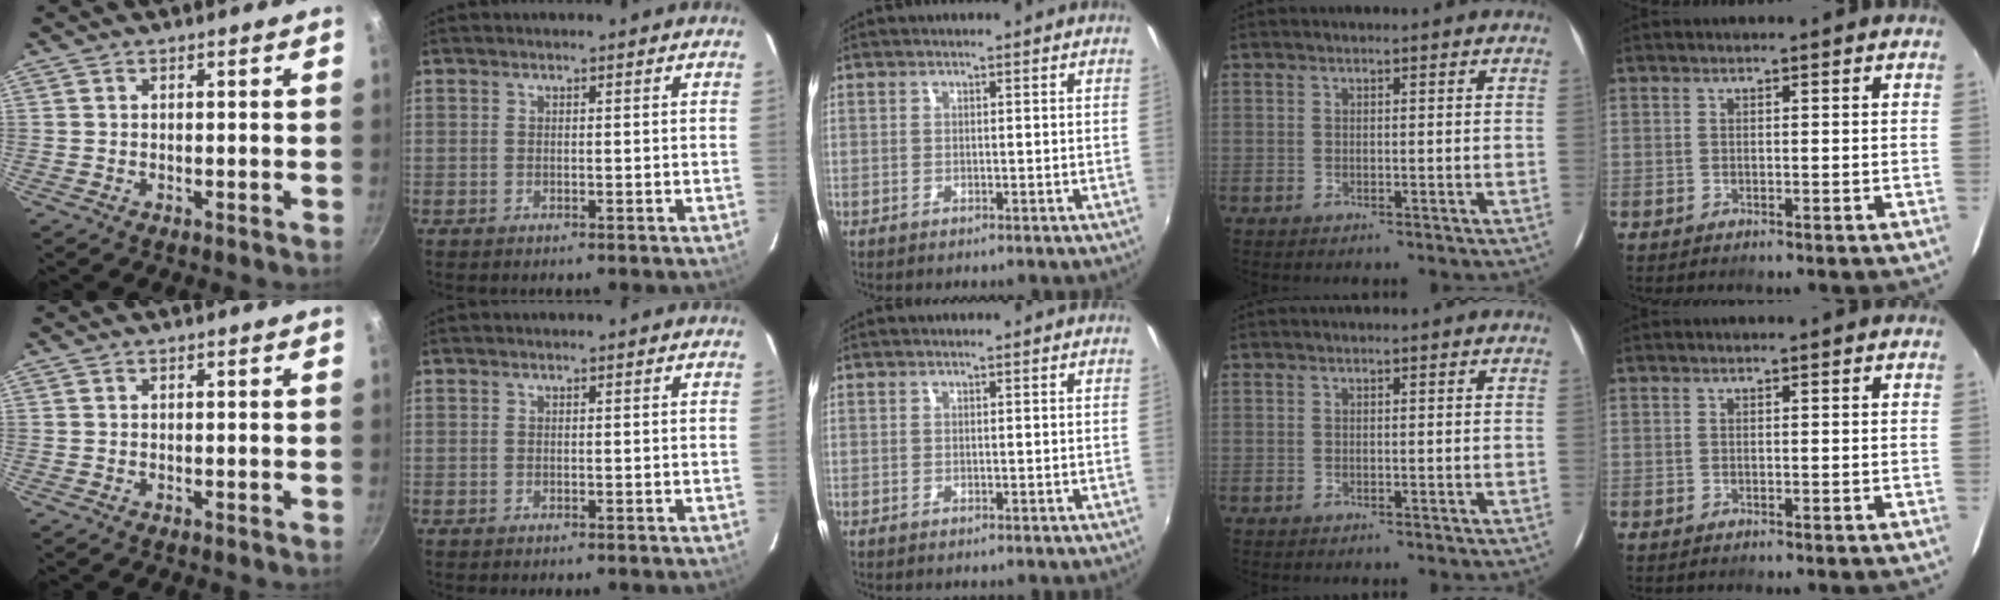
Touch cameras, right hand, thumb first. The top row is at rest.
{}